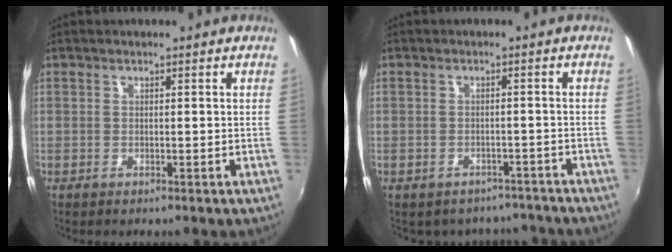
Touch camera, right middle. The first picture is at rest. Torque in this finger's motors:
{"motor_torque": [0.99, -1.14, 0.08, 0.08]}